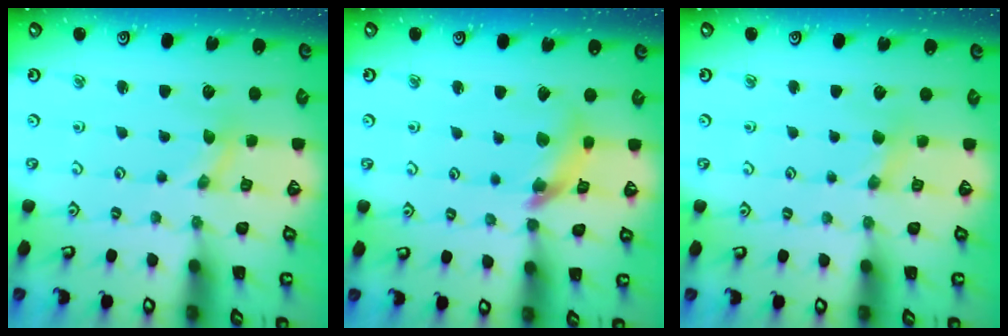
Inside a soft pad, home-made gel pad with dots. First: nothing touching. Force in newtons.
{"total": 9.9, "press": 9.9, "slide": 1.2}
{"total": 2.3, "press": 2.3, "slide": 0.3}